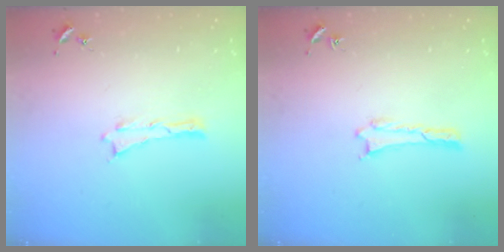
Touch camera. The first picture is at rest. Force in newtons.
{"total": 0.0}